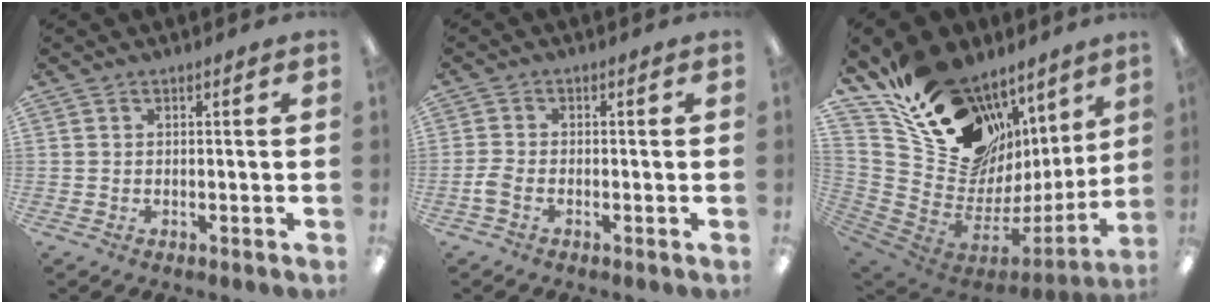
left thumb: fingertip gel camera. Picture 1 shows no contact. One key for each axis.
{"total": 2.6, "fx": -1.1, "fy": 1.5, "fz": 1.8, "tx": -0.043, "ty": 0.000, "tz": -0.022}
{"total": 21.1, "fx": 14.4, "fy": 12.5, "fz": 9.1, "tx": -0.127, "ty": -0.123, "tz": 0.296}